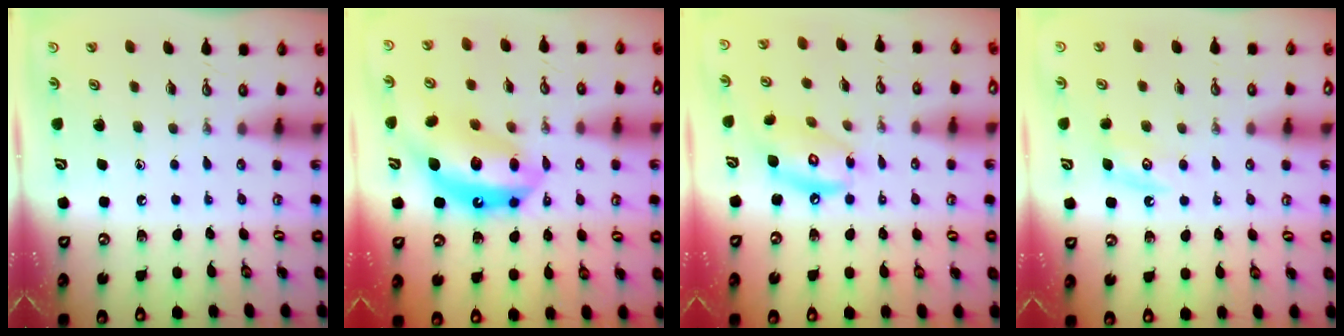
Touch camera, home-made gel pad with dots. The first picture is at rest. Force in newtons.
{"total": 15.0, "press": 14.9, "slide": 1.3}
{"total": 11.7, "press": 11.6, "slide": 0.9}
{"total": 4.8, "press": 4.8, "slide": 0.4}